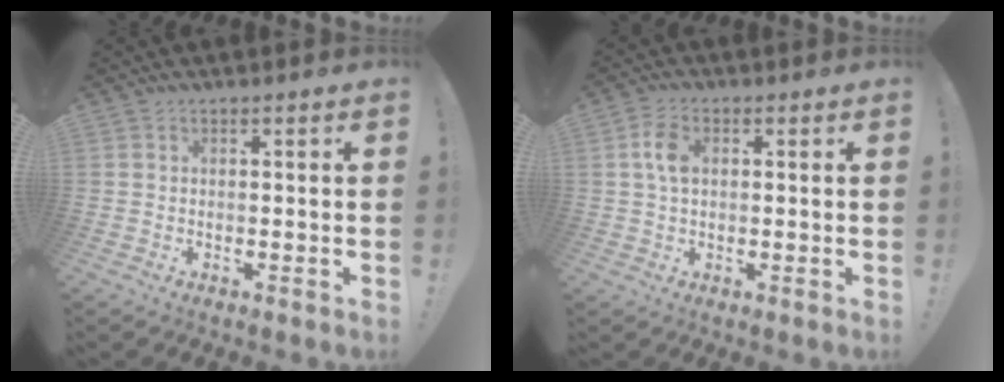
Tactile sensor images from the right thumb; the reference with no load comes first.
{"total": 6.2, "force": [1.1, 4.0, 4.6], "torque": [-0.078, 0.003, 0.019]}